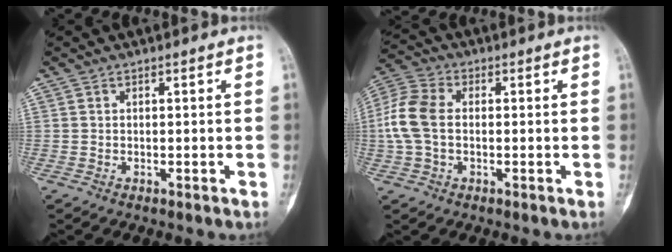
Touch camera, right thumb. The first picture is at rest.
{"total": 9.0, "force": [-0.1, 5.8, 6.8], "torque": [-0.161, 0.021, -0.009]}